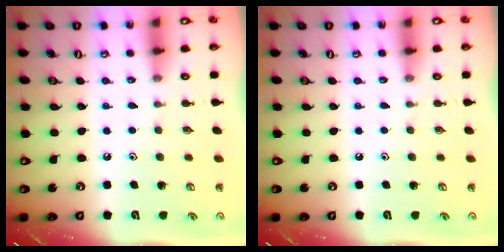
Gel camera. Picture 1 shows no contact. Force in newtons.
{"total": 0.0}